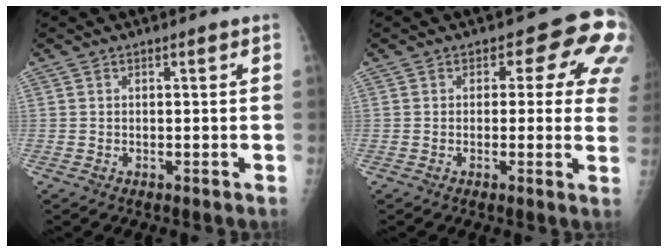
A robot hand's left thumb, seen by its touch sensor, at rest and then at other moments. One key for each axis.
{"total": 10.5, "fx": 3.2, "fy": 5.9, "fz": 8.1, "tx": -0.040, "ty": -0.005, "tz": 0.019}